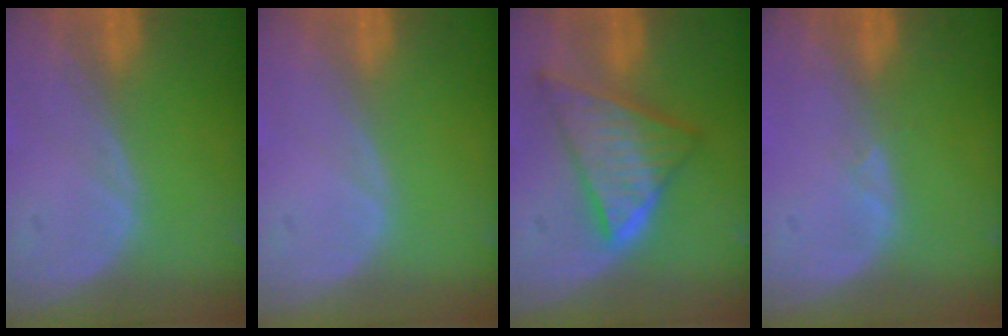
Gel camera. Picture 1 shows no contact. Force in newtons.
{"total": 0.0}
{"total": 8.8, "press": 8.7, "slide": 0.6}
{"total": 0.9, "press": 0.9, "slide": 0.3}